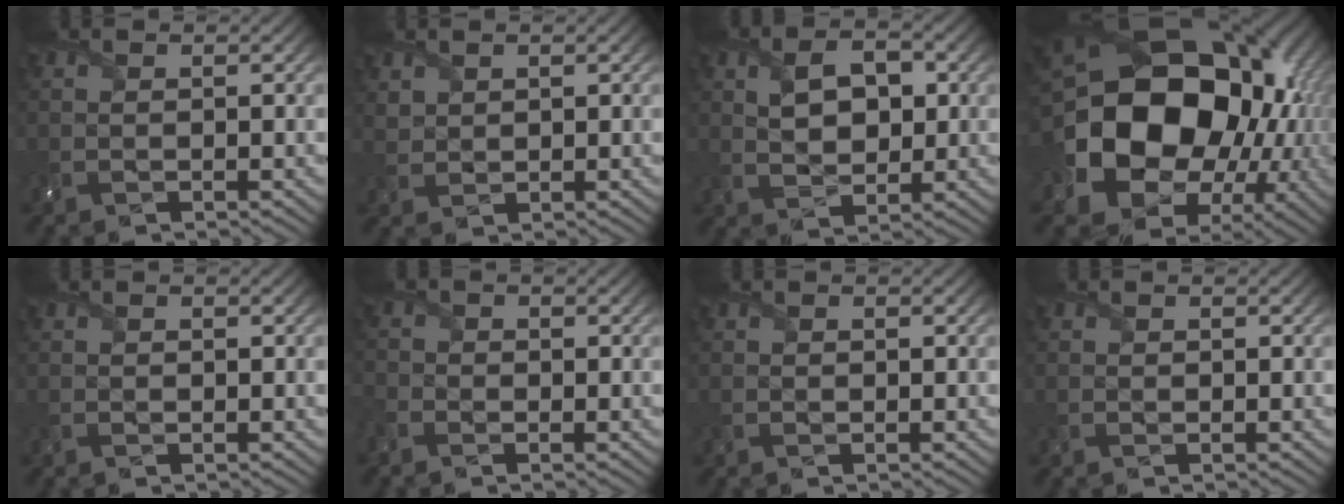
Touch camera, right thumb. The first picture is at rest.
{"total": 1.5, "force": [1.4, 0.7, 0.1], "torque": [-0.012, 0.003, 0.033]}
{"total": 5.8, "force": [1.4, 3.6, 4.3], "torque": [-0.078, -0.003, 0.025]}
{"total": 23.9, "force": [0.2, 18.6, 15.0], "torque": [-0.311, -0.045, 0.007]}
{"total": 0.0}
{"total": 1.8, "force": [-1.4, 1.1, 0.3], "torque": [-0.019, -0.004, -0.039]}
{"total": 0.0}
{"total": 0.0}